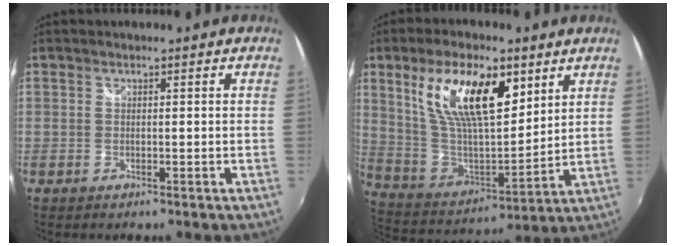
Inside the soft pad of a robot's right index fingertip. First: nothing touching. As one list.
[{"total": 19.8, "force": [9.1, 8.5, 15.5], "torque": [-0.286, 0.009, 0.177]}]